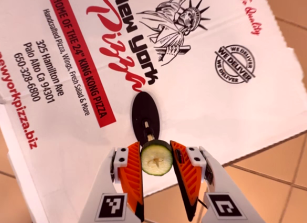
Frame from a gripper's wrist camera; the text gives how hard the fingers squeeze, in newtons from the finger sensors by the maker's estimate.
{"total": 8.1, "left": 8.6, "right": 7.6}